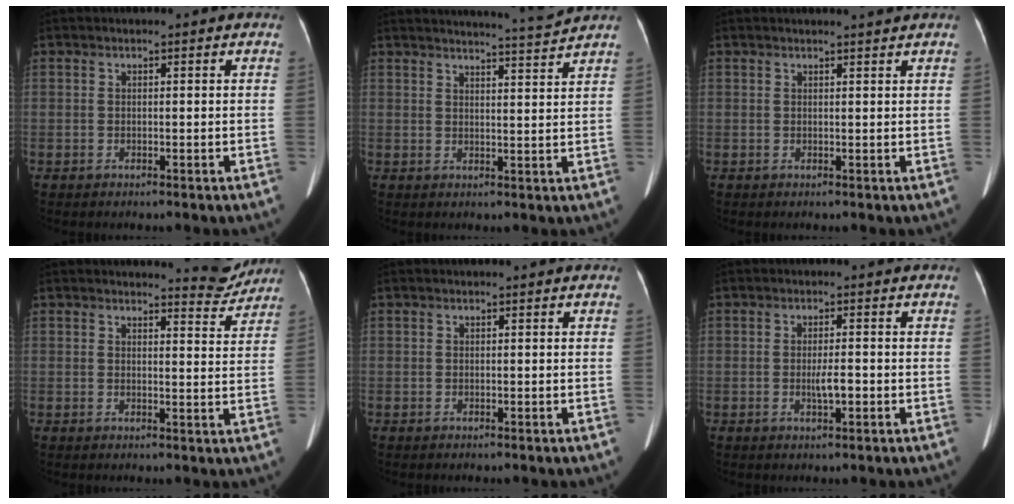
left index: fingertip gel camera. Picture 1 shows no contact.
{"total": 6.9, "force": [6.4, -2.1, 1.0], "torque": [-0.021, -0.025, 0.088]}
{"total": 2.0, "force": [1.9, -0.5, 0.6], "torque": [-0.010, 0.001, 0.026]}
{"total": 4.3, "force": [4.3, 0.4, 0.0], "torque": [0.000, -0.028, 0.042]}
{"total": 0.0}
{"total": 2.5, "force": [-0.7, 0.4, 2.4], "torque": [-0.045, -0.001, -0.009]}